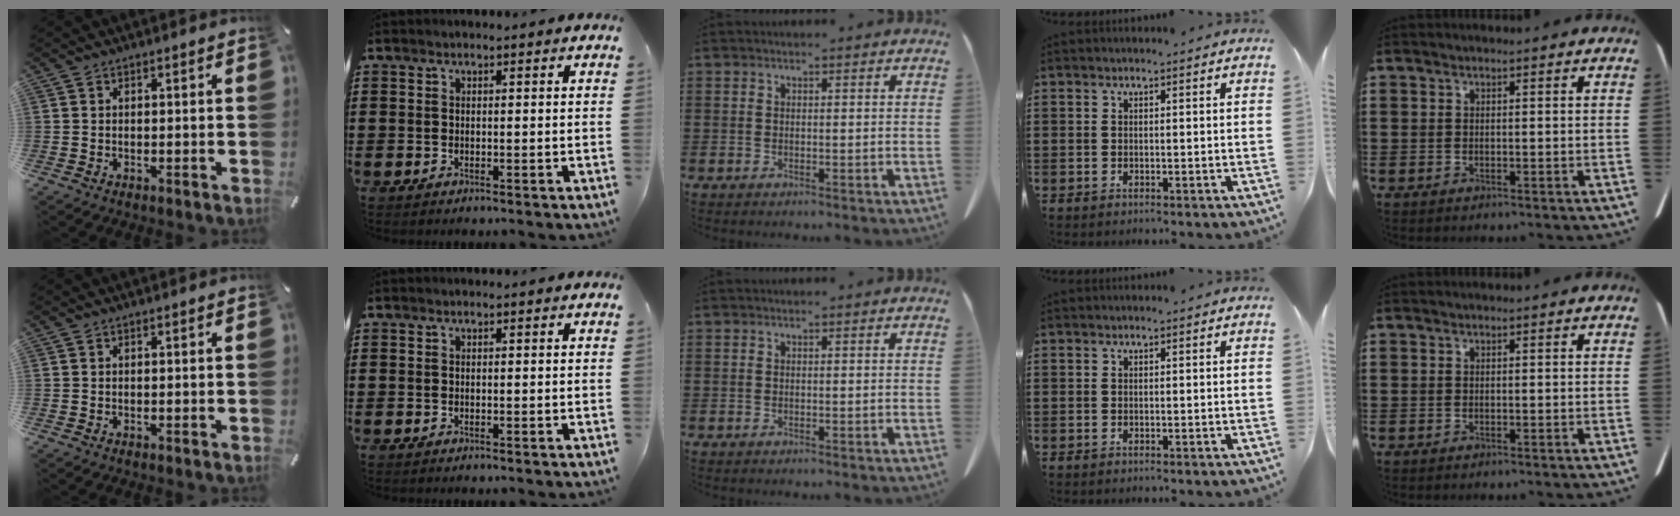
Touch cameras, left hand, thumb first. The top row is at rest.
{}